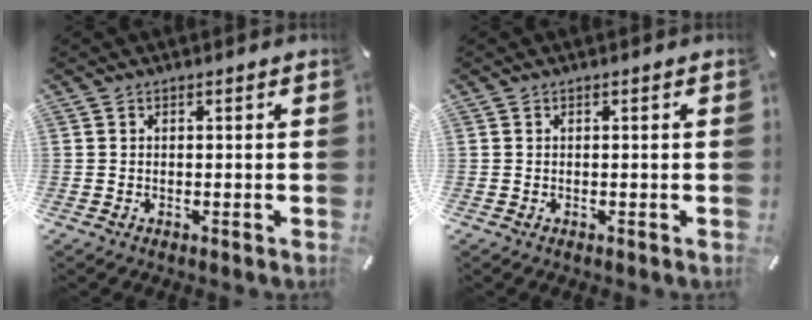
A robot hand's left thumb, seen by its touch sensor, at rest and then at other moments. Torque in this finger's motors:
{"motor_torque": [0.00, 0.00, 0.00, 0.00, 0.00]}